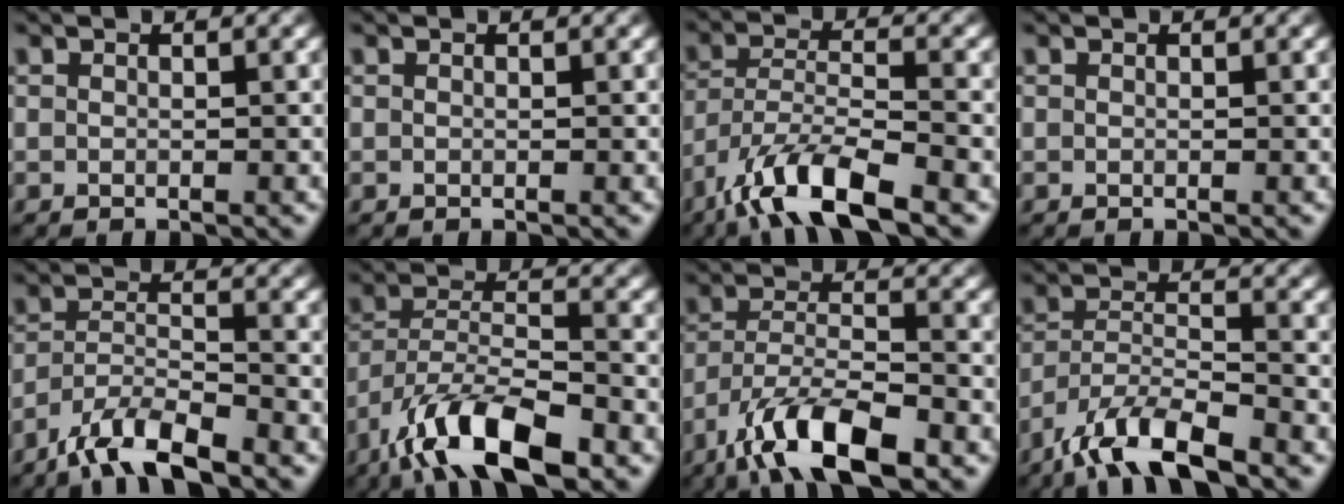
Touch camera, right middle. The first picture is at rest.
{"total": 0.0}
{"total": 8.6, "force": [-6.1, 2.3, 5.7], "torque": [-0.103, -0.003, -0.120]}
{"total": 0.0}
{"total": 6.4, "force": [-5.1, 1.5, 3.5], "torque": [-0.063, -0.002, -0.099]}
{"total": 9.8, "force": [-6.5, 3.2, 6.6], "torque": [-0.115, 0.003, -0.127]}
{"total": 8.7, "force": [-5.7, 2.6, 6.0], "torque": [-0.107, 0.001, -0.109]}
{"total": 8.0, "force": [-6.2, 2.1, 4.6], "torque": [-0.083, -0.005, -0.121]}